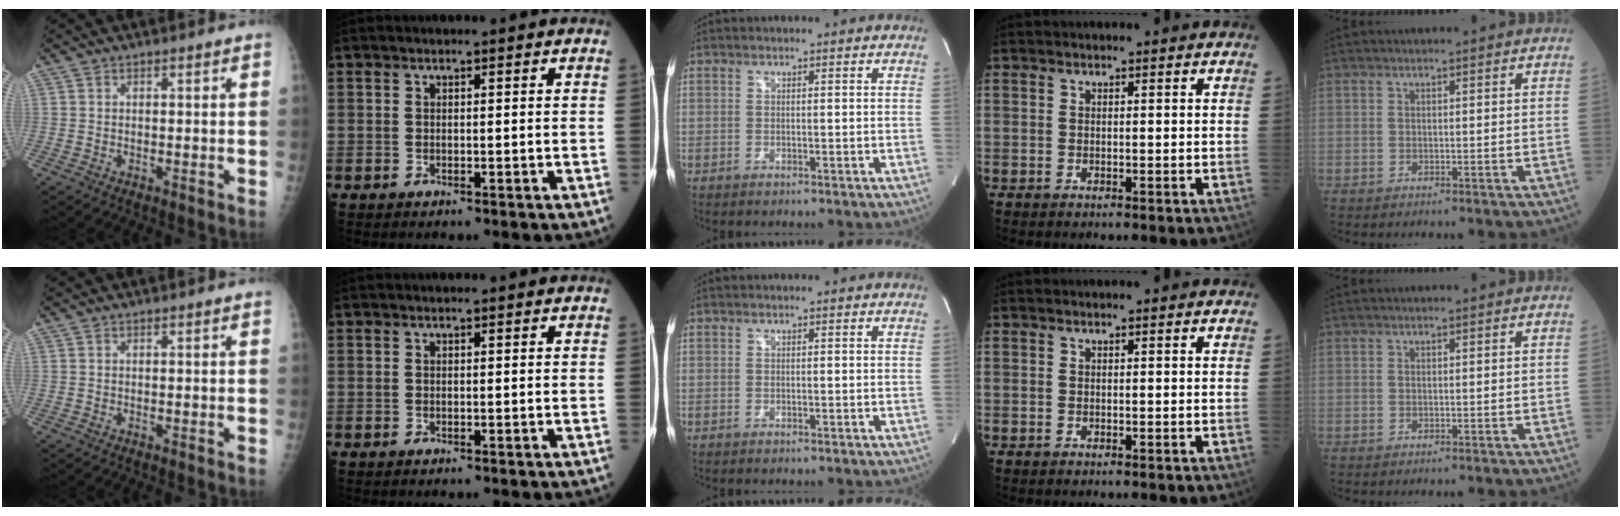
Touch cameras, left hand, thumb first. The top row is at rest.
{}